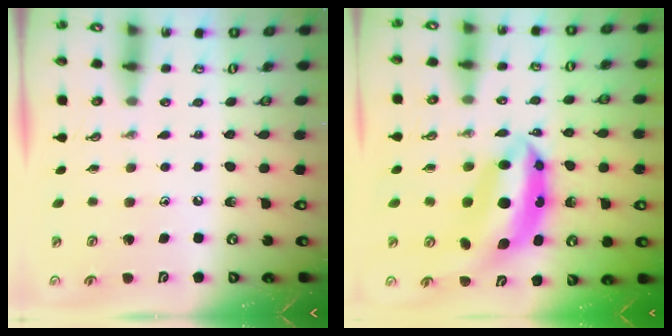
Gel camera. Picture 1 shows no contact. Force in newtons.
{"total": 9.7, "press": 9.6, "slide": 1.2}